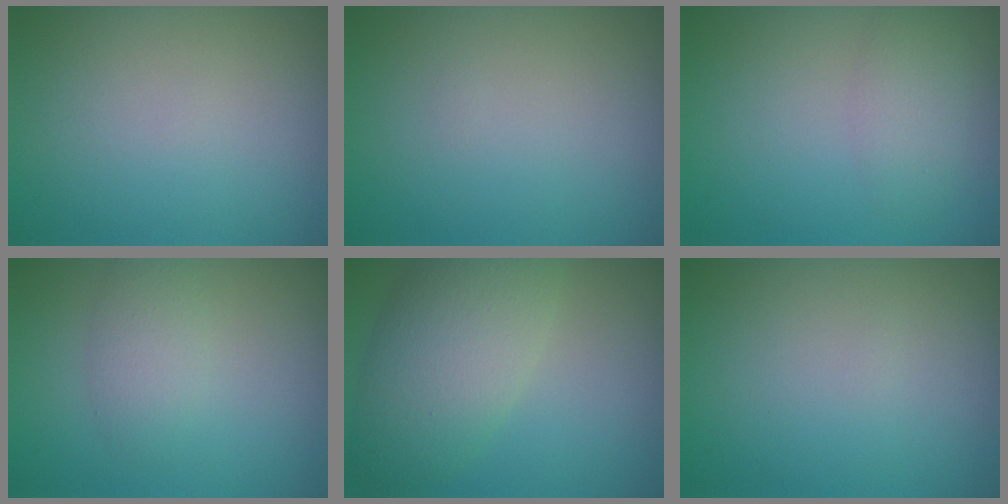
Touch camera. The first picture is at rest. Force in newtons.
{"total": 0.0}
{"total": 2.2, "press": 2.2, "slide": 0.1}
{"total": 2.2, "press": 2.1, "slide": 0.1}
{"total": 7.3, "press": 7.3, "slide": 0.3}
{"total": 0.0}